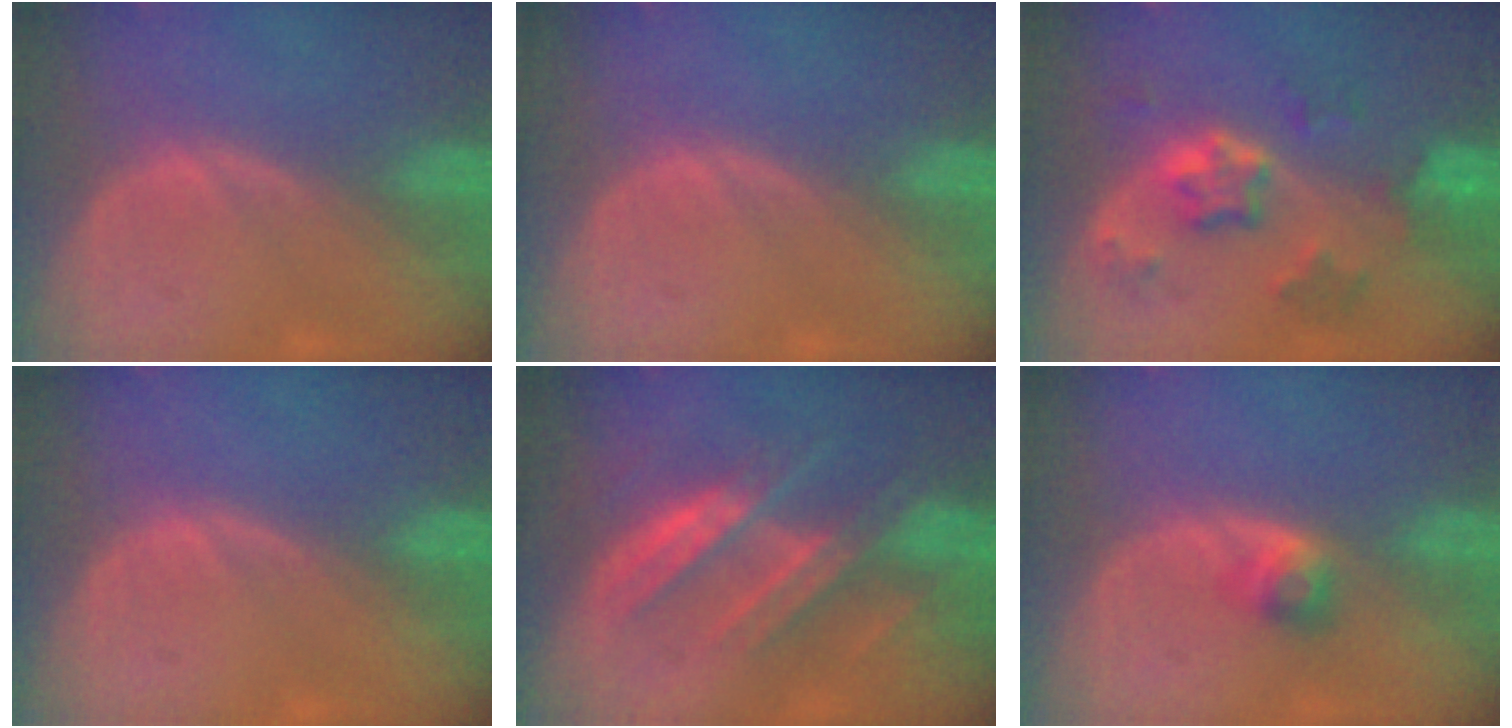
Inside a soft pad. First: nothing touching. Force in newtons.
{"total": 0.0}
{"total": 7.3, "press": 6.4, "slide": 3.4}
{"total": 0.0}
{"total": 8.3, "press": 7.6, "slide": 3.3}
{"total": 2.7, "press": 2.4, "slide": 1.1}